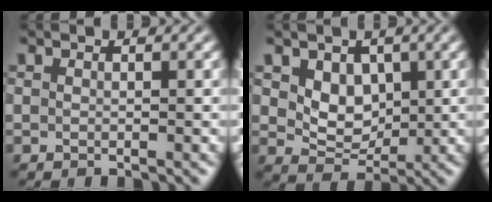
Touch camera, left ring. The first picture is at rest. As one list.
[{"total": 3.4, "force": [1.1, 2.6, 2.0], "torque": [-0.038, -0.010, 0.016]}]